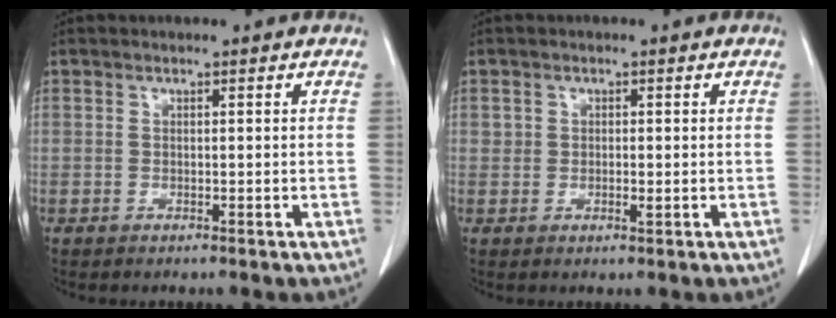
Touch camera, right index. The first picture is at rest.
{"total": 1.3, "force": [0.0, 0.9, 0.9], "torque": [-0.013, 0.000, 0.001]}